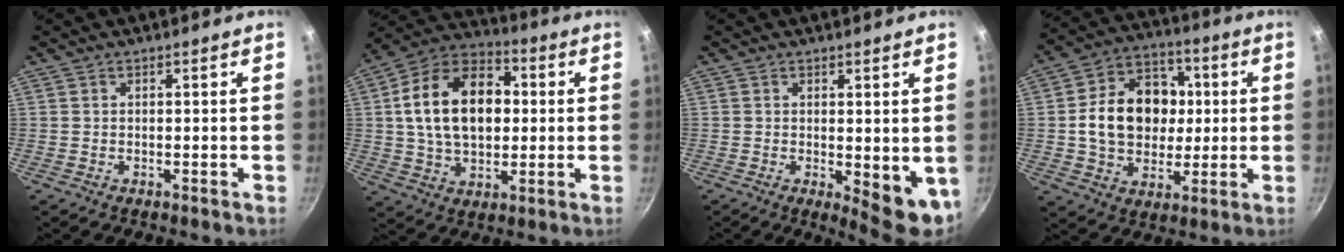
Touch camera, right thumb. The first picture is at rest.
{"total": 19.5, "force": [2.1, 13.0, 14.3], "torque": [-0.213, 0.023, 0.026]}
{"total": 7.7, "force": [-0.2, 3.0, 7.1], "torque": [-0.074, -0.010, 0.005]}
{"total": 17.1, "force": [1.1, 13.5, 10.6], "torque": [-0.133, 0.023, 0.014]}